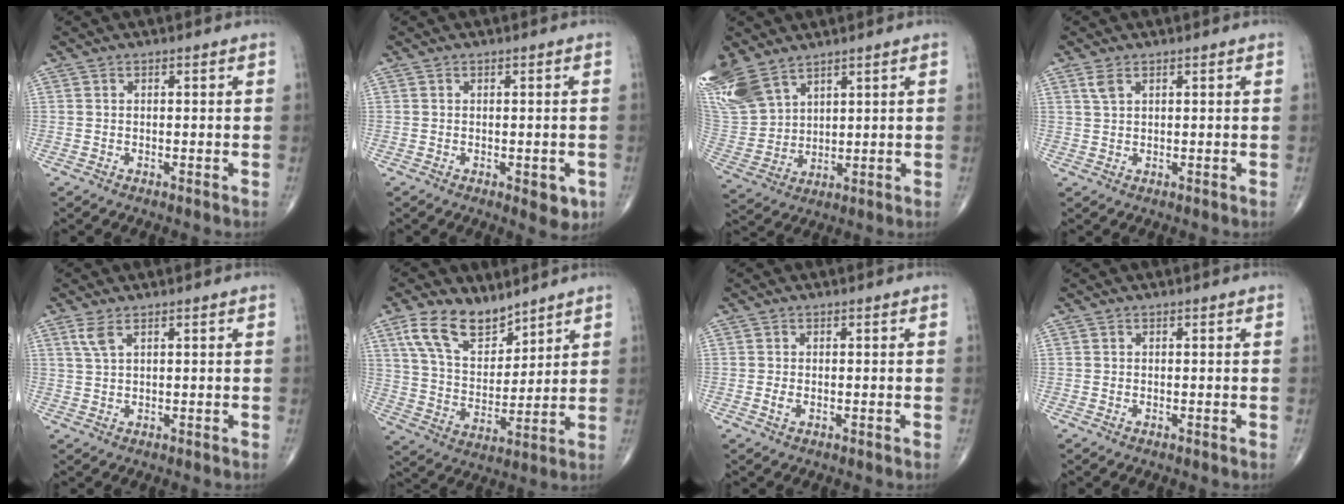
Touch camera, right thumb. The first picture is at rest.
{"total": 3.6, "force": [-1.2, 1.8, 2.8], "torque": [-0.014, -0.002, -0.011]}
{"total": 14.1, "force": [9.4, 7.8, 7.1], "torque": [-0.170, -0.018, 0.201]}
{"total": 2.0, "force": [1.2, 0.9, 1.3], "torque": [-0.031, 0.005, 0.029]}
{"total": 2.7, "force": [1.5, 0.8, 2.0], "torque": [-0.051, 0.005, 0.039]}
{"total": 12.7, "force": [8.5, 6.7, 6.6], "torque": [-0.099, -0.043, 0.169]}
{"total": 1.3, "force": [-0.3, 0.7, 1.1], "torque": [-0.020, 0.000, -0.005]}
{"total": 0.0}